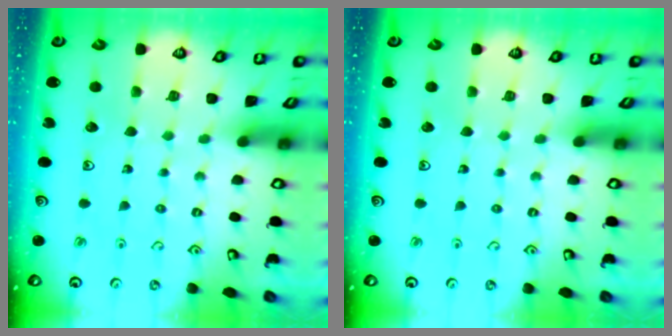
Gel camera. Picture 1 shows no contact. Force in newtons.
{"total": 0.0}